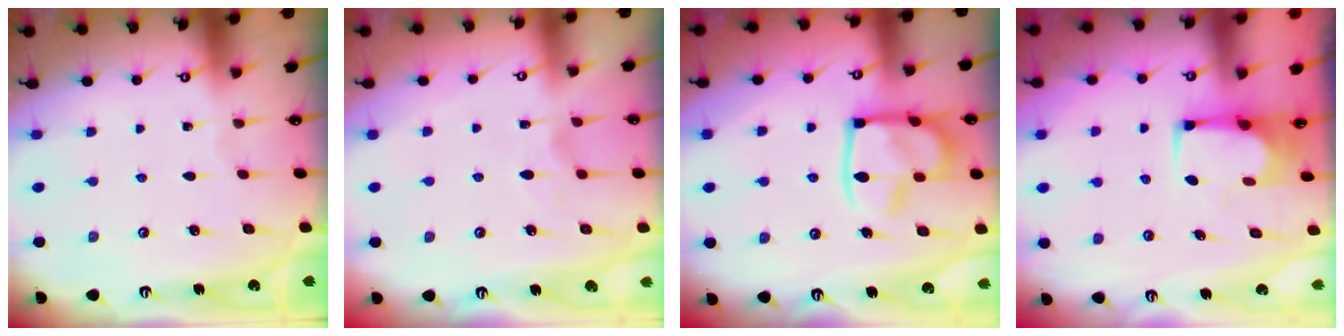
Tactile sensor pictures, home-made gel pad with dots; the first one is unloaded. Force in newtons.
{"total": 1.4, "press": 1.0, "slide": 0.9}
{"total": 16.5, "press": 16.4, "slide": 1.8}
{"total": 1.8, "press": 1.7, "slide": 0.3}